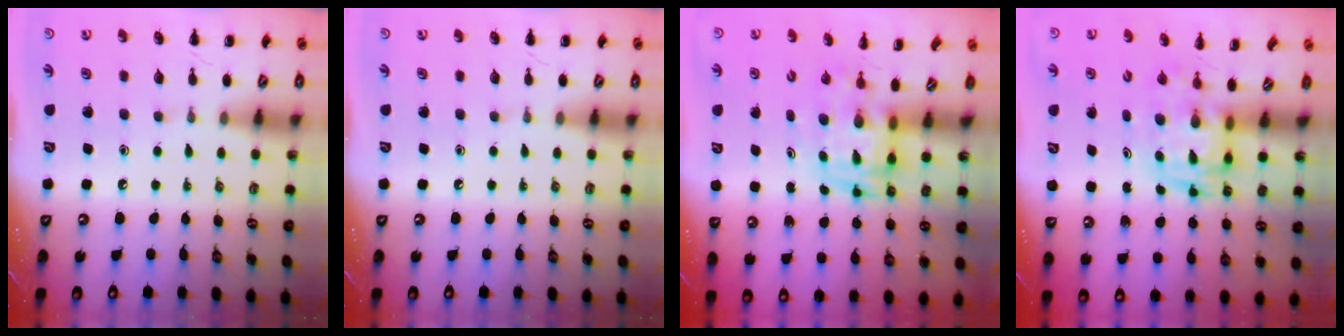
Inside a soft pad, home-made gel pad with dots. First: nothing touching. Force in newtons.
{"total": 0.0}
{"total": 3.7, "press": 3.6, "slide": 0.8}
{"total": 2.9, "press": 2.9, "slide": 0.6}